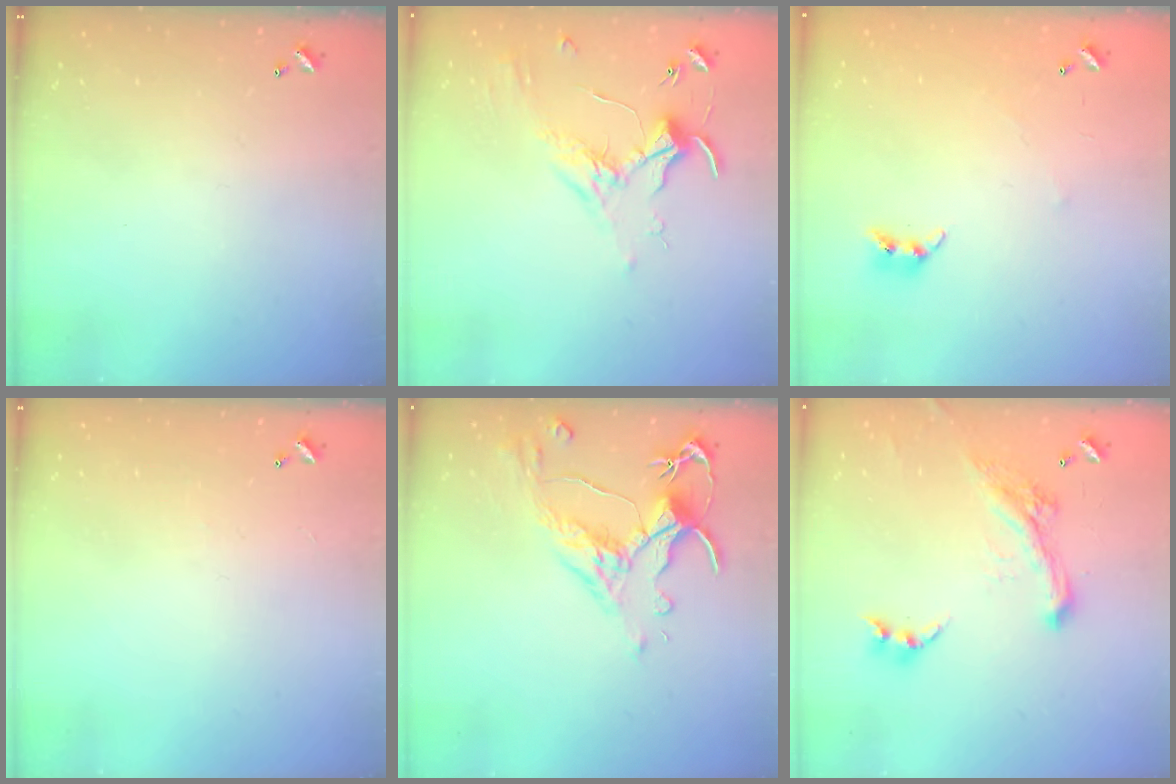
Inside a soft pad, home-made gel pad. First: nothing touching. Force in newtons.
{"total": 1.8, "press": 1.8, "slide": 0.4}
{"total": 5.0, "press": 4.9, "slide": 0.2}
{"total": 0.6, "press": 0.2, "slide": 0.6}
{"total": 3.1, "press": 2.9, "slide": 1.3}
{"total": 3.2, "press": 2.9, "slide": 1.2}